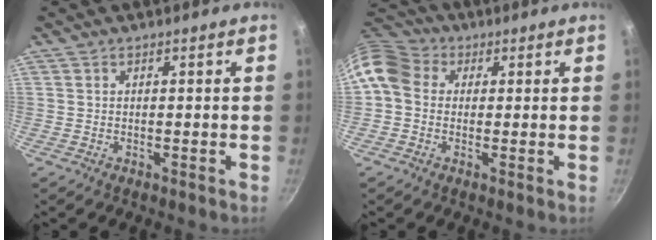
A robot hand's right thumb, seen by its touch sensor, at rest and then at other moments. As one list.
[{"total": 9.7, "force": [1.4, 8.0, 5.3], "torque": [-0.090, 0.021, 0.006]}]